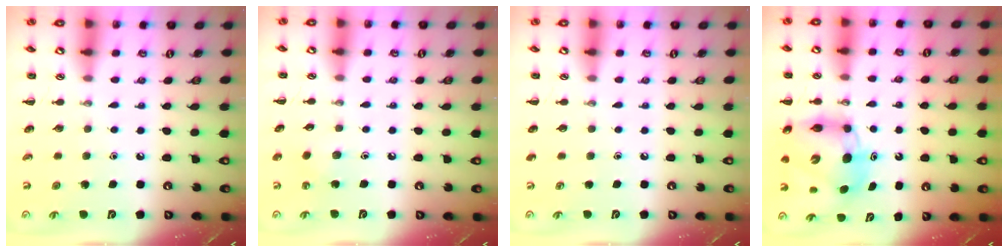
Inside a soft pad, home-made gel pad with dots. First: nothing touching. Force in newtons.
{"total": 4.6, "press": 4.4, "slide": 1.5}
{"total": 0.0}
{"total": 9.6, "press": 9.2, "slide": 2.7}